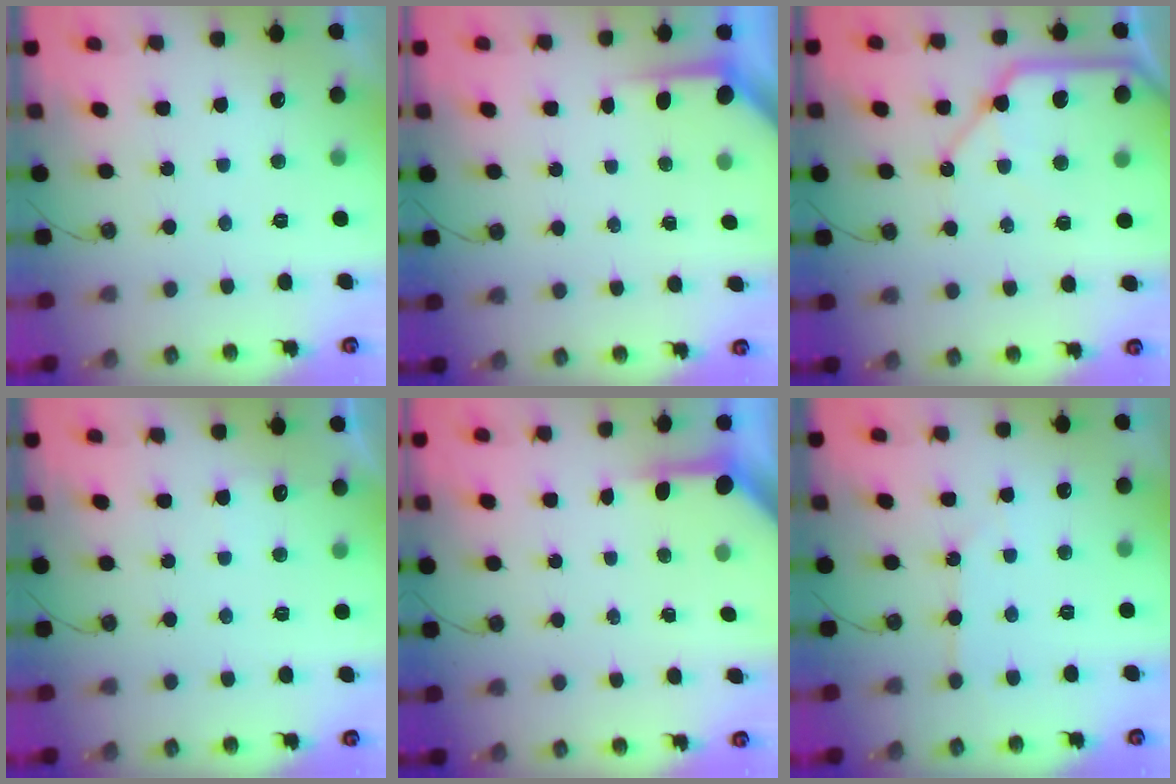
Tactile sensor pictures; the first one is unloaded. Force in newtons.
{"total": 3.4, "press": 3.4, "slide": 0.3}
{"total": 13.3, "press": 13.3, "slide": 1.5}
{"total": 3.9, "press": 3.9, "slide": 0.5}
{"total": 3.9, "press": 3.9, "slide": 0.3}
{"total": 4.5, "press": 4.4, "slide": 0.7}